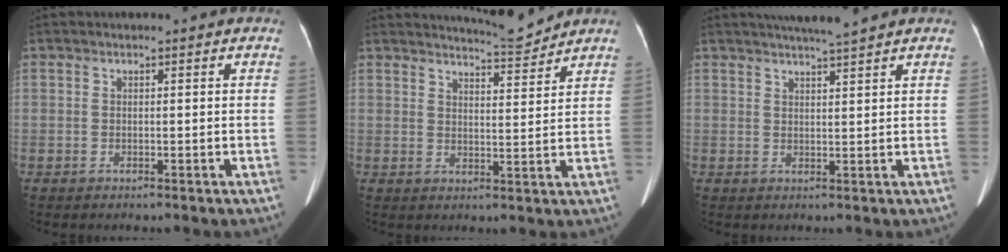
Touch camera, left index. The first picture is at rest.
{"total": 5.9, "force": [5.8, -0.5, 0.8], "torque": [-0.022, -0.013, 0.087]}
{"total": 5.8, "force": [5.0, -0.6, 2.8], "torque": [-0.047, 0.011, 0.077]}